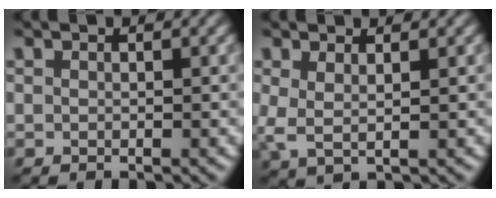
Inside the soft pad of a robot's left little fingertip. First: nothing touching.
{"total": 1.7, "force": [0.7, 0.5, 1.4], "torque": [-0.036, -0.001, 0.013]}